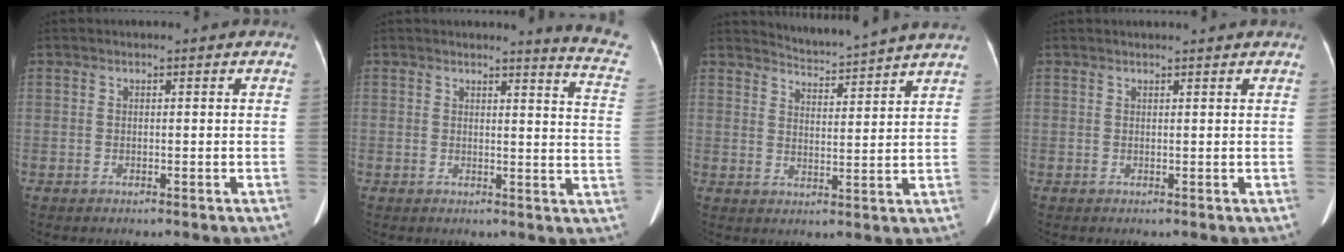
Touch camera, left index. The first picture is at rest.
{"total": 7.9, "force": [7.8, -0.6, 1.4], "torque": [-0.014, -0.080, 0.059]}
{"total": 7.4, "force": [7.2, -1.6, 0.6], "torque": [-0.024, -0.010, 0.101]}
{"total": 2.7, "force": [2.6, -0.2, 0.7], "torque": [-0.010, 0.014, 0.032]}